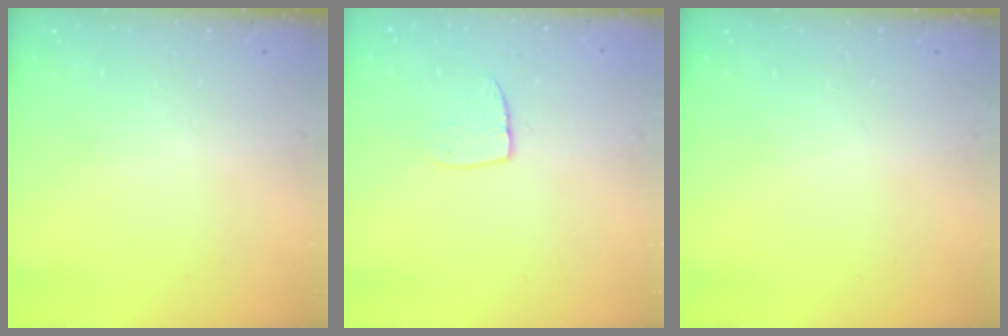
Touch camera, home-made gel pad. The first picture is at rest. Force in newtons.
{"total": 6.1, "press": 6.1, "slide": 0.4}
{"total": 0.0}